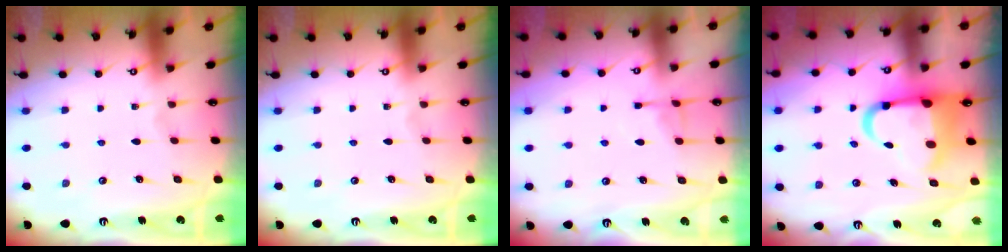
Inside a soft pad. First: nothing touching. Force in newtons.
{"total": 0.0}
{"total": 5.2, "press": 5.1, "slide": 0.6}
{"total": 10.3, "press": 9.9, "slide": 3.0}